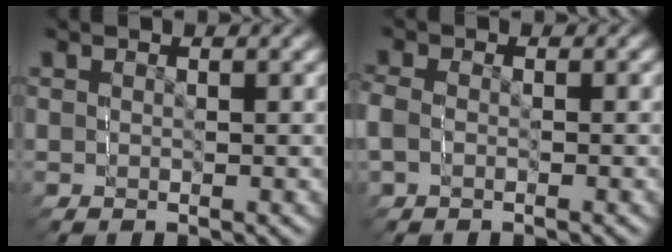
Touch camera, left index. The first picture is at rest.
{"total": 1.1, "force": [-0.9, -0.1, -0.6], "torque": [0.001, -0.012, -0.014]}